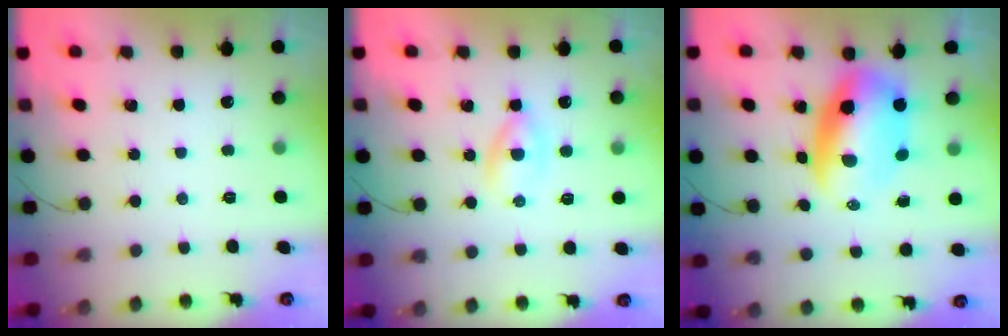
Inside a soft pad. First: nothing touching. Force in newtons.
{"total": 3.2, "press": 3.0, "slide": 1.1}
{"total": 10.2, "press": 9.8, "slide": 2.5}